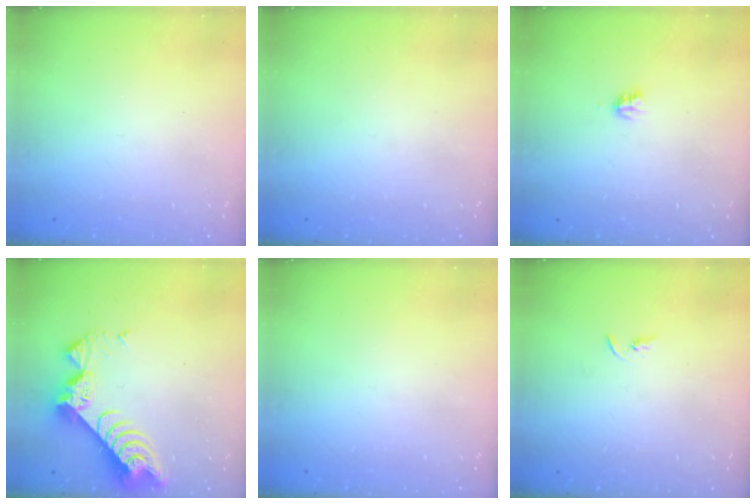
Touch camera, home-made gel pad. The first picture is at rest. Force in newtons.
{"total": 0.0}
{"total": 2.7, "press": 2.7, "slide": 0.2}
{"total": 10.7, "press": 10.7, "slide": 0.9}
{"total": 0.0}
{"total": 2.2, "press": 2.2, "slide": 0.2}